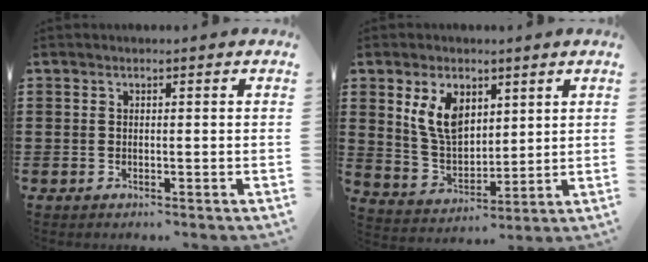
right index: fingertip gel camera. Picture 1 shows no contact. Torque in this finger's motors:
{"motor_torque": [0.79, -0.02, 0.54, 0.15]}